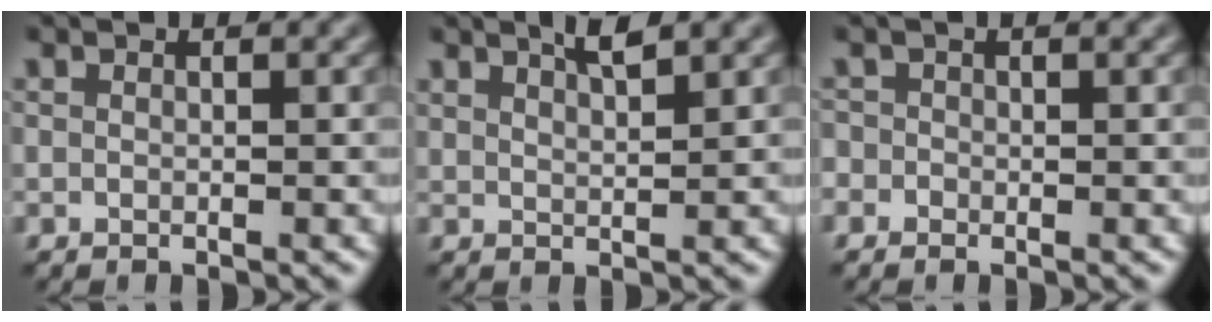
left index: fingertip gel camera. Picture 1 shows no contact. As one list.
[{"total": 1.9, "force": [1.3, 0.4, 1.2], "torque": [-0.012, 0.004, 0.023]}, {"total": 0.9, "force": [-0.6, 0.6, -0.1], "torque": [0.001, 0.001, -0.012]}]